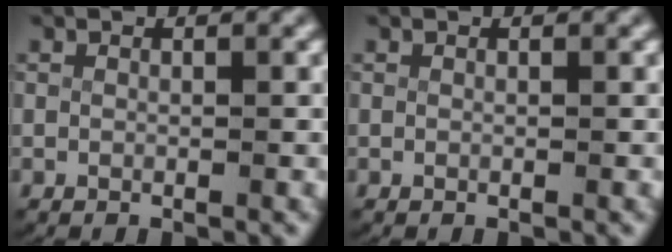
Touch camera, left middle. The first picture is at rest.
{"total": 0.0}